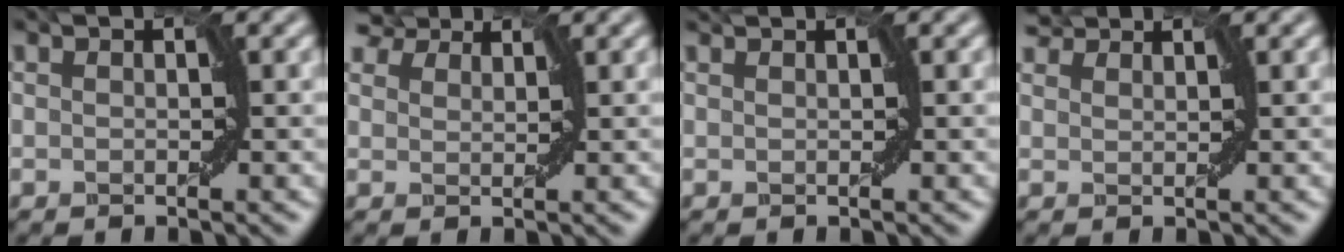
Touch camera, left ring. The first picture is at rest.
{"total": 5.4, "force": [4.4, 2.3, 2.0], "torque": [-0.056, 0.010, 0.070]}
{"total": 0.7, "force": [0.6, 0.0, 0.2], "torque": [-0.007, 0.001, 0.007]}
{"total": 2.5, "force": [2.4, 0.6, 0.6], "torque": [-0.013, 0.008, 0.037]}